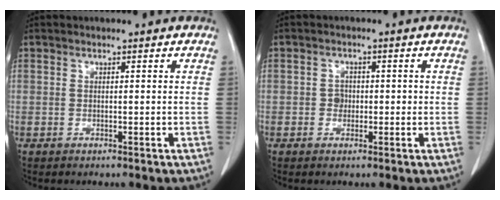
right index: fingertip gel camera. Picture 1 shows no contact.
{"total": 1.8, "force": [-0.2, 1.7, 0.7], "torque": [-0.004, 0.009, -0.001]}